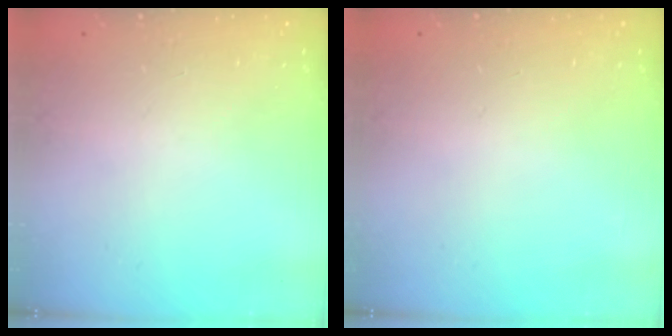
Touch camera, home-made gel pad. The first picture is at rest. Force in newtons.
{"total": 0.0}